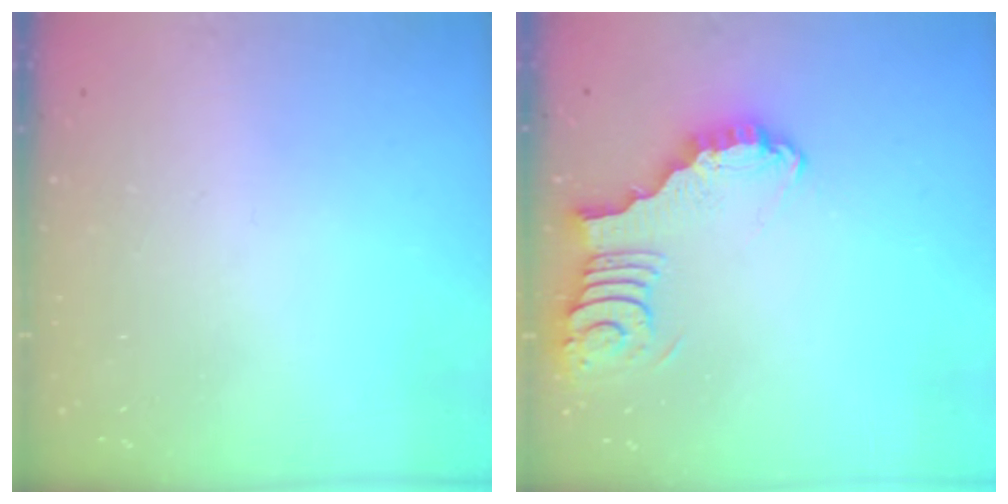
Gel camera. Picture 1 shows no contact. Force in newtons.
{"total": 3.9, "press": 3.9, "slide": 0.3}